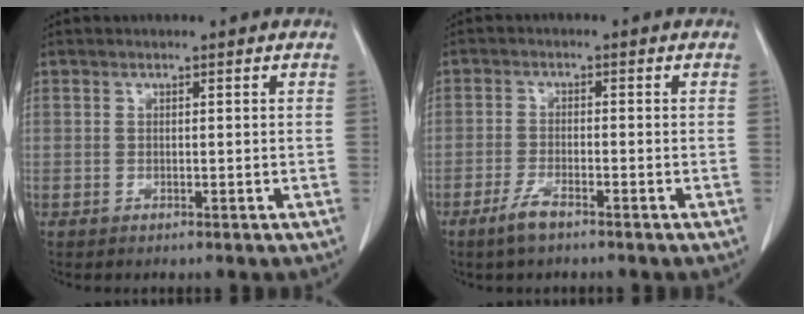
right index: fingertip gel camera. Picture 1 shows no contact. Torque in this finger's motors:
{"motor_torque": [0.21, -0.17, 0.02, 0.02]}